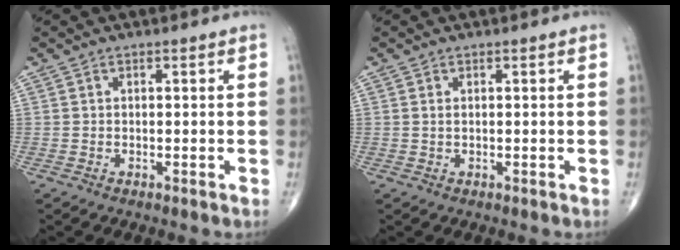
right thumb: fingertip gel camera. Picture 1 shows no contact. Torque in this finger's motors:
{"motor_torque": [-0.34, 0.42, -0.07, 0.00, -0.06]}